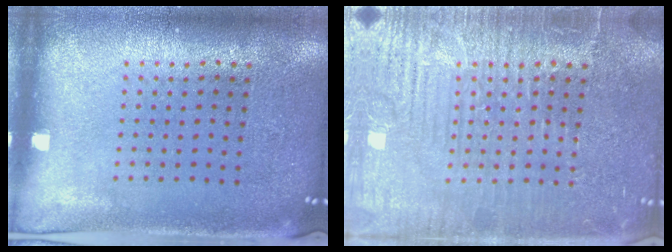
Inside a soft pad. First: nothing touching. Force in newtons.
{"total": 6.4, "press": 6.3, "slide": 0.8}